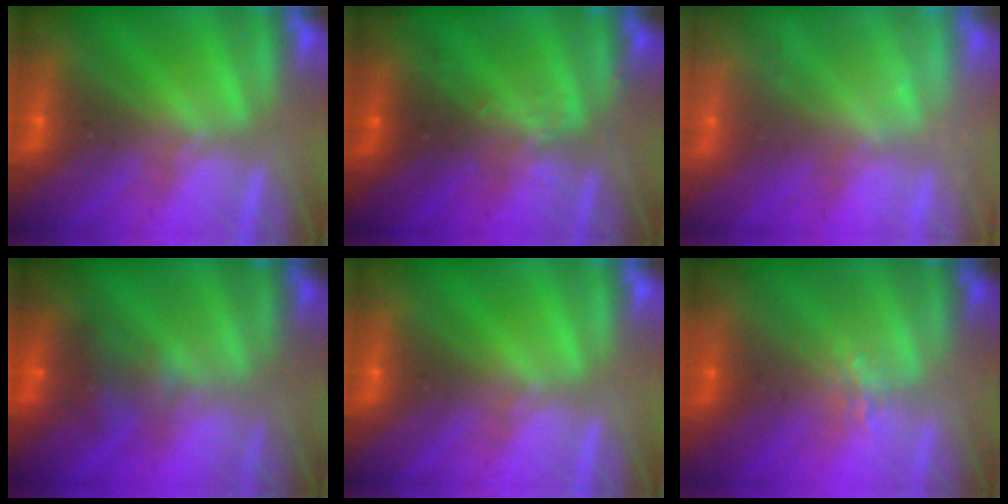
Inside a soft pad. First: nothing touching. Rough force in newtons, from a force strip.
{"total": 2.4}
{"total": 2.3}
{"total": 4.8}
{"total": 0.0}
{"total": 1.4}